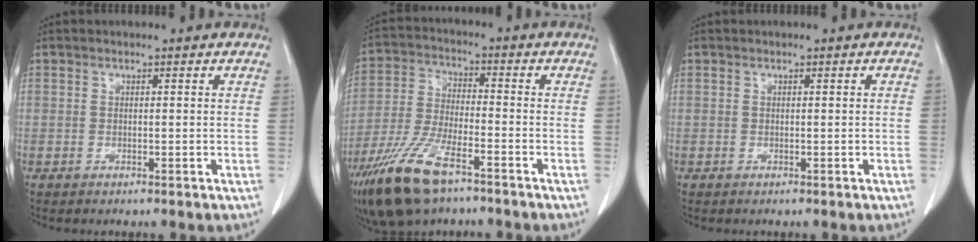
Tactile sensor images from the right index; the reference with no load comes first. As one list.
[{"total": 12.7, "force": [-8.3, 3.6, 8.9], "torque": [-0.184, -0.020, -0.152]}, {"total": 0.0}]